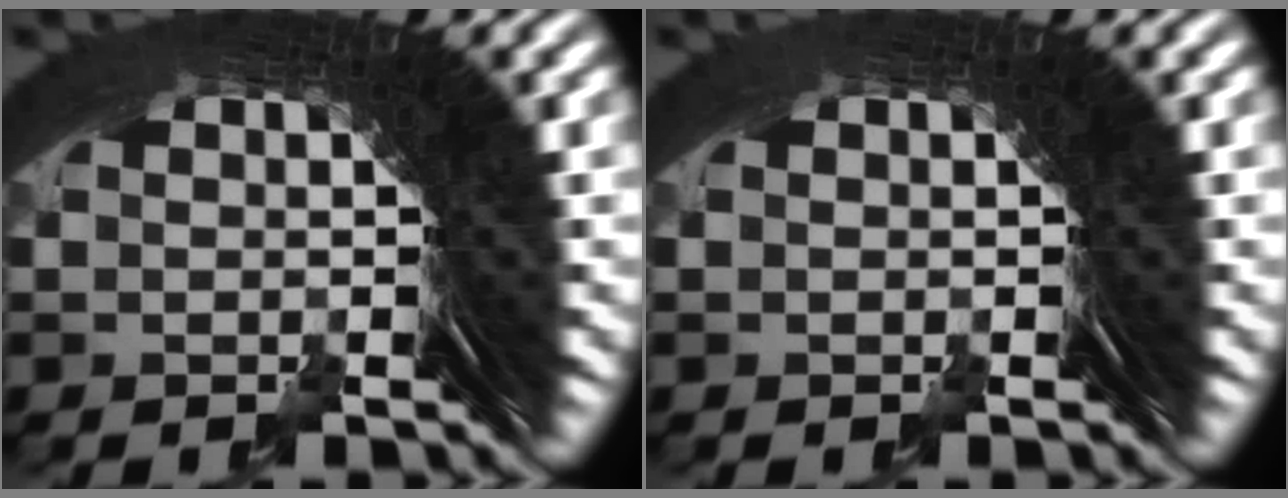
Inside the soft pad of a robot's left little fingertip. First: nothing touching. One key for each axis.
{"total": 0.0}